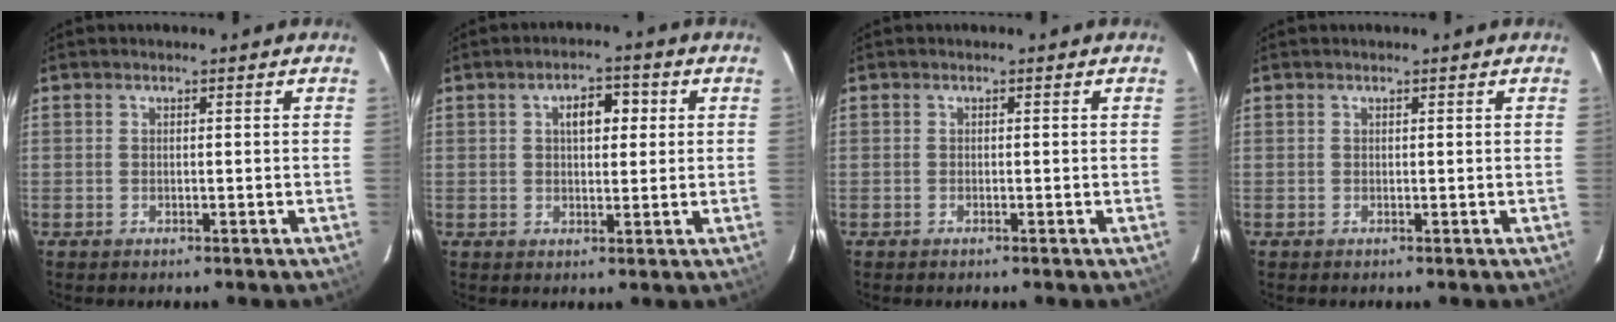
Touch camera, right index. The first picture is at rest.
{"total": 5.0, "force": [1.4, 2.3, 4.2], "torque": [-0.068, 0.016, 0.021]}
{"total": 0.0}
{"total": 0.0}